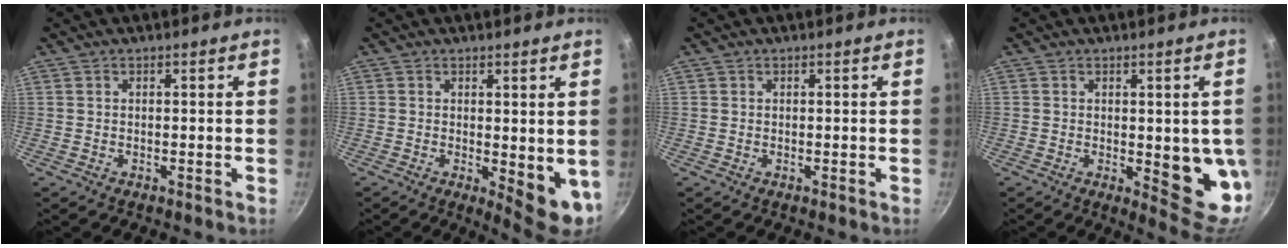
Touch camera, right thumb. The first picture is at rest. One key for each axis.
{"total": 7.2, "fx": 0.0, "fy": 3.0, "fz": 6.6, "tx": -0.071, "ty": -0.012, "tz": 0.006}
{"total": 0.0}
{"total": 9.9, "fx": -0.5, "fy": 3.8, "fz": 9.1, "tx": -0.078, "ty": -0.021, "tz": -0.002}